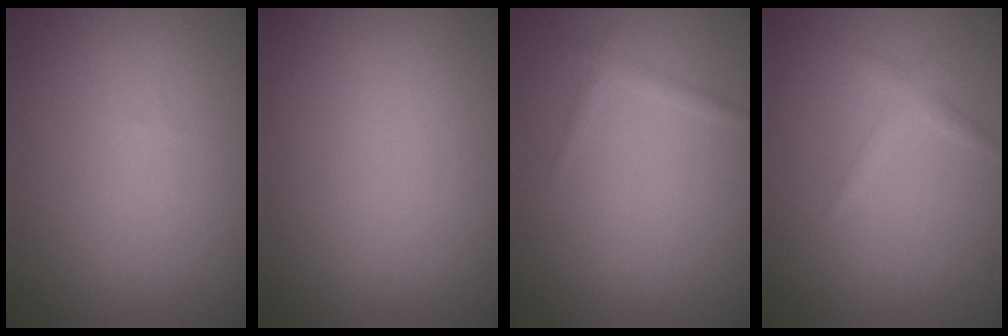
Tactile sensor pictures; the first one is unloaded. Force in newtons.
{"total": 0.0}
{"total": 0.9, "press": 0.9, "slide": 0.1}
{"total": 1.3, "press": 1.3, "slide": 0.1}